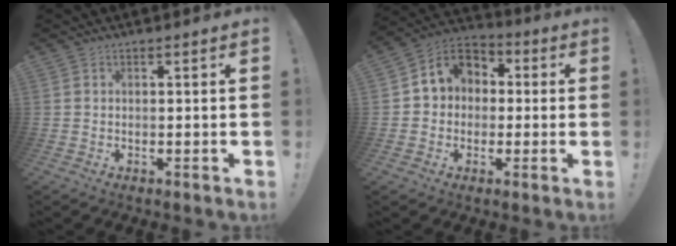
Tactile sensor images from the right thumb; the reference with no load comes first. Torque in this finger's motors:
{"motor_torque": [0.21, 0.27, 0.07, 0.42, 0.18]}